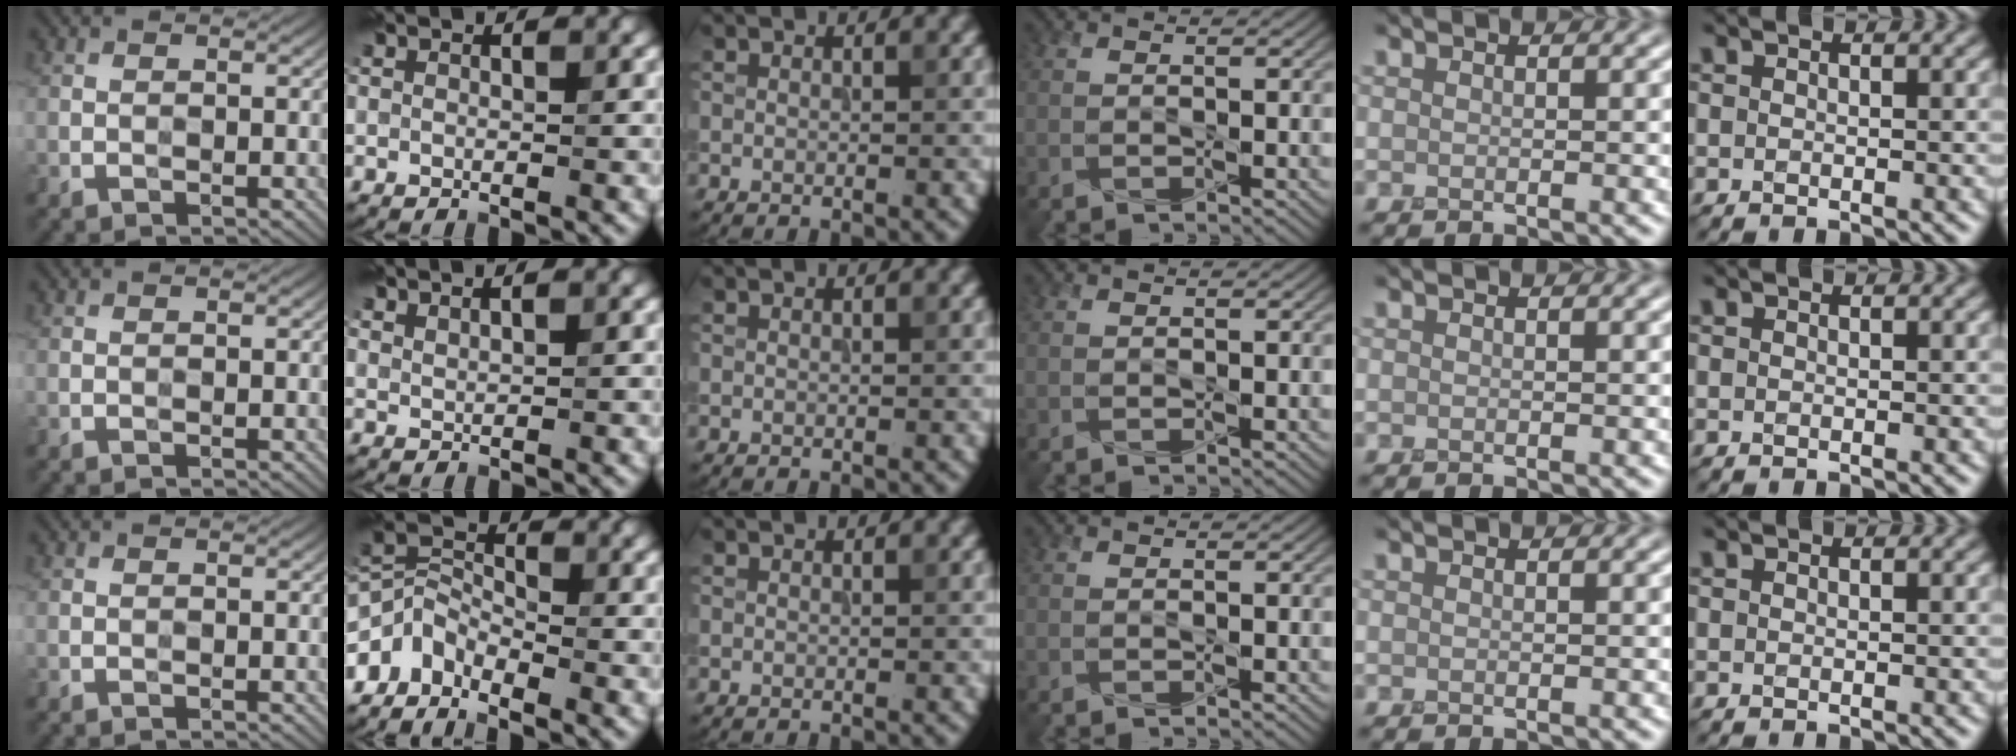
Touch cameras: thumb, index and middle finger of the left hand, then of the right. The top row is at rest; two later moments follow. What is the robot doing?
{"motion": "press", "object": "sticky note"}